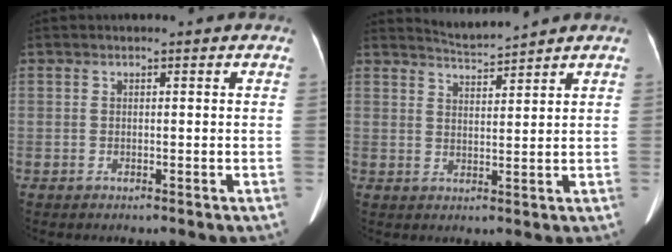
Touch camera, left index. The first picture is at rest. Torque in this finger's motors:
{"motor_torque": [0.54, -0.95, -0.01, 0.00]}